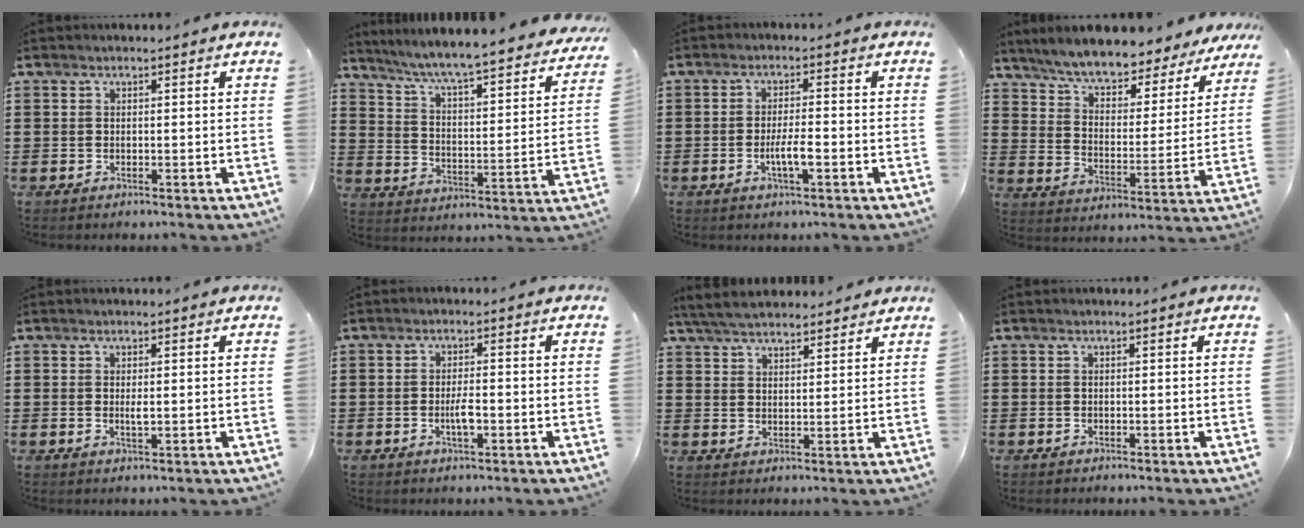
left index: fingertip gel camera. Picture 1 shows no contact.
{"total": 5.4, "force": [4.8, -0.7, 2.2], "torque": [-0.067, -0.051, 0.073]}
{"total": 3.9, "force": [-1.2, 0.8, 3.7], "torque": [-0.070, -0.001, -0.023]}
{"total": 6.3, "force": [5.9, 0.5, 1.9], "torque": [-0.066, -0.044, 0.099]}
{"total": 1.7, "force": [0.2, 0.3, 1.7], "torque": [-0.031, -0.003, 0.003]}
{"total": 3.3, "force": [-0.8, 0.9, 3.1], "torque": [-0.054, 0.003, -0.015]}
{"total": 4.9, "force": [4.7, 0.7, 1.4], "torque": [-0.042, -0.011, 0.088]}
{"total": 0.0}